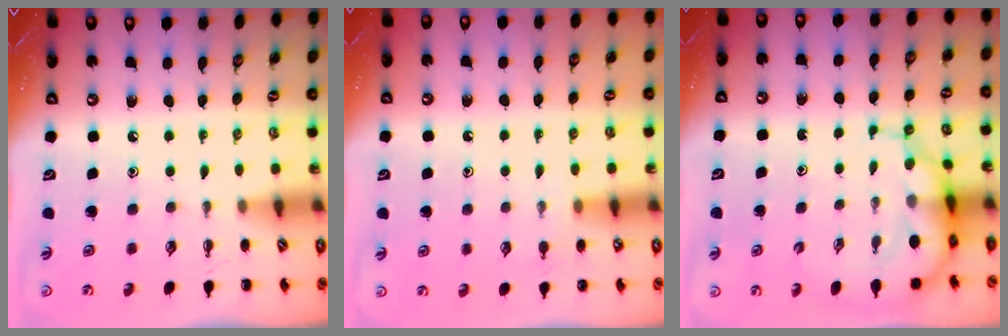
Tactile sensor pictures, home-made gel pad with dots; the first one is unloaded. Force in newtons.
{"total": 3.8, "press": 3.6, "slide": 1.2}
{"total": 7.6, "press": 7.3, "slide": 2.2}